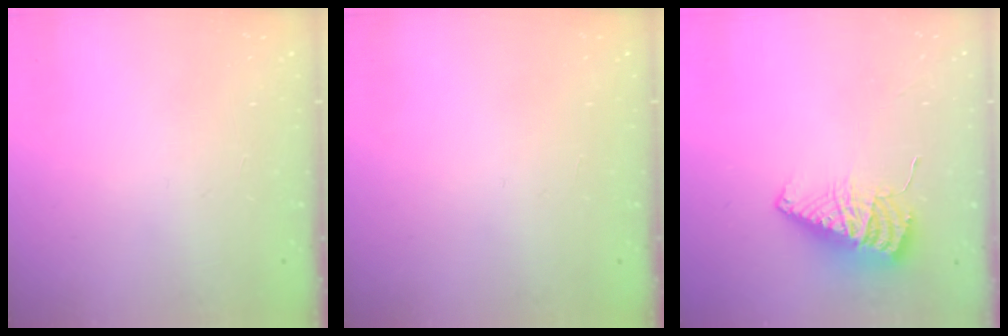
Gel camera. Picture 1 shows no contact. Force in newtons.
{"total": 0.0}
{"total": 10.8, "press": 10.7, "slide": 1.0}